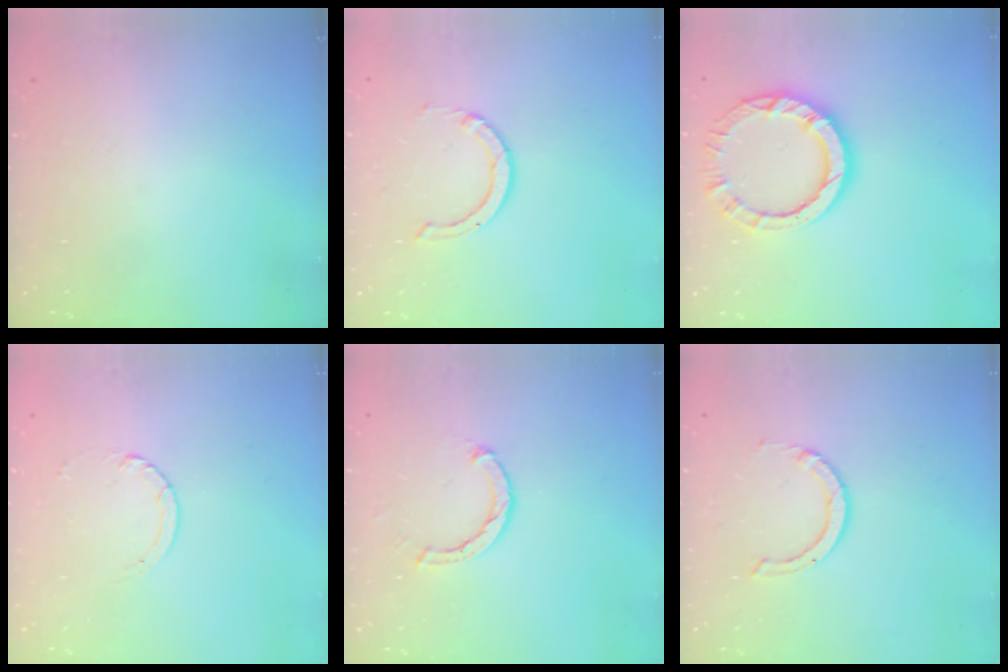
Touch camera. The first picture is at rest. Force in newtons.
{"total": 2.8, "press": 2.8, "slide": 0.2}
{"total": 9.6, "press": 9.6, "slide": 0.5}
{"total": 2.5, "press": 2.4, "slide": 0.2}
{"total": 2.1, "press": 2.1, "slide": 0.1}
{"total": 2.8, "press": 2.8, "slide": 0.2}